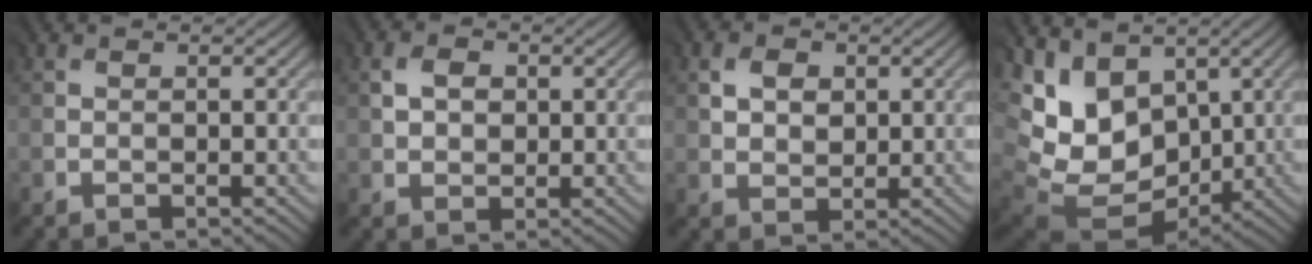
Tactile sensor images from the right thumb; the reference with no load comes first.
{"total": 2.9, "force": [1.0, 2.3, 1.5], "torque": [-0.030, 0.002, 0.015]}
{"total": 3.3, "force": [1.4, 2.5, 1.7], "torque": [-0.033, 0.002, 0.024]}
{"total": 12.4, "force": [2.9, 9.6, 7.3], "torque": [-0.193, -0.011, 0.077]}